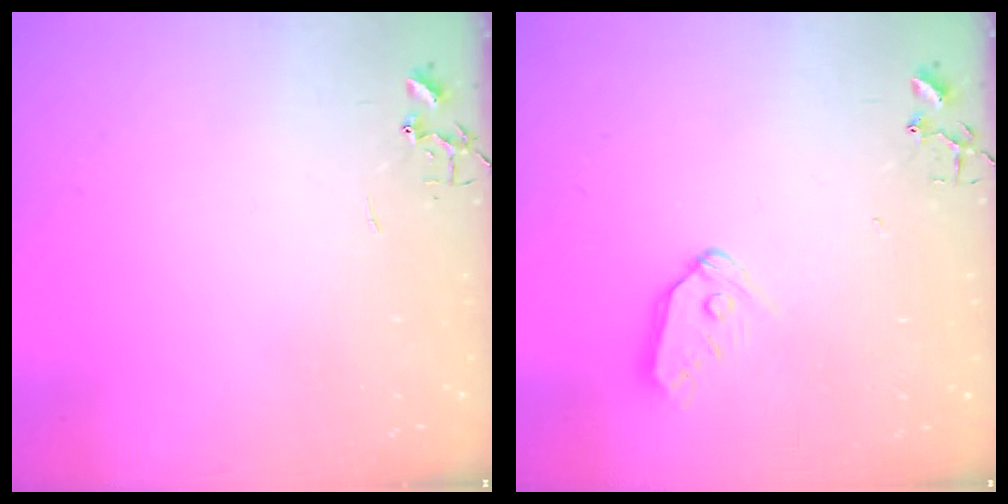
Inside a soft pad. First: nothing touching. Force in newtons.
{"total": 9.0, "press": 8.9, "slide": 0.9}